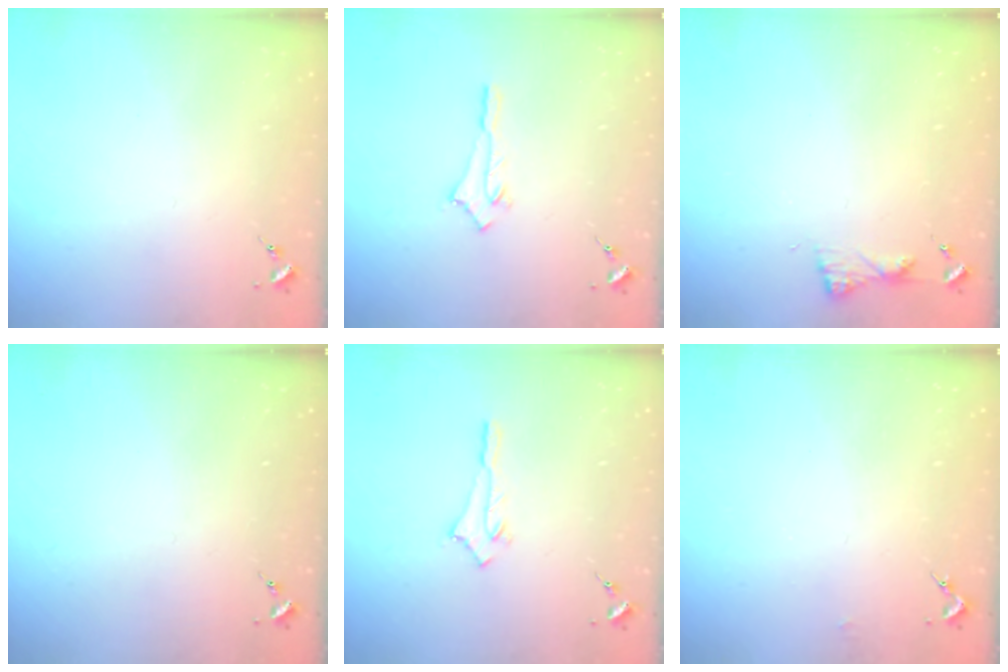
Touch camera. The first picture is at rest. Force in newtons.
{"total": 2.9, "press": 2.9, "slide": 0.2}
{"total": 5.0, "press": 4.9, "slide": 0.6}
{"total": 0.0}
{"total": 2.9, "press": 2.9, "slide": 0.2}
{"total": 1.4, "press": 1.4, "slide": 0.1}